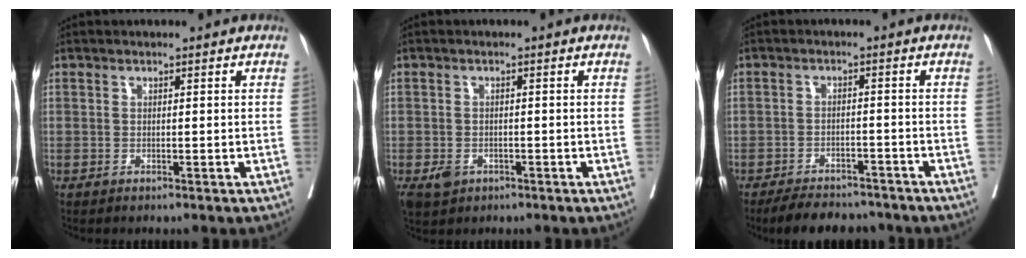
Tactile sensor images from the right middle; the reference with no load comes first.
{"total": 3.5, "force": [-1.8, 2.3, 1.8], "torque": [-0.034, -0.003, -0.023]}
{"total": 8.5, "force": [-7.4, 3.3, 2.5], "torque": [-0.032, -0.004, -0.104]}